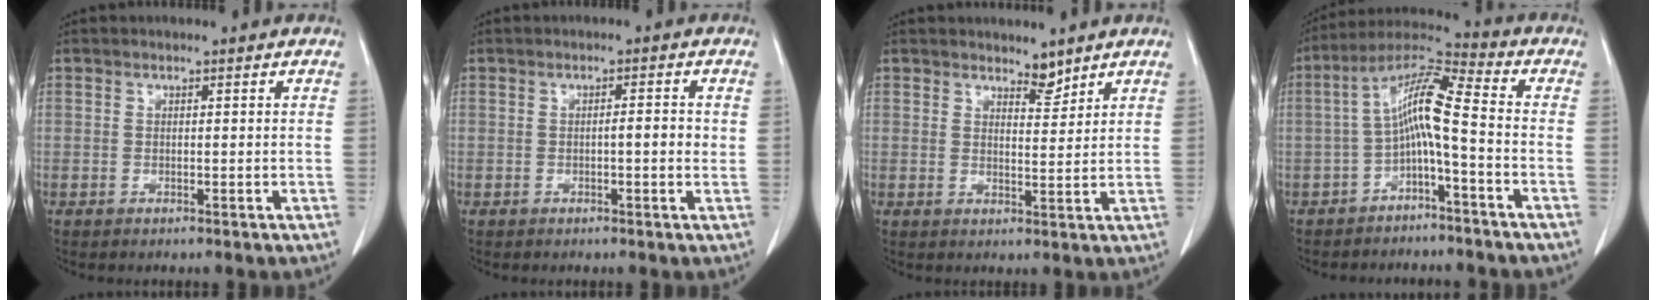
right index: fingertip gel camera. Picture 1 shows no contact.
{"total": 2.3, "force": [-0.1, 0.4, 2.3], "torque": [-0.035, 0.002, -0.003]}
{"total": 2.7, "force": [2.5, 0.7, 0.8], "torque": [-0.011, -0.006, 0.041]}
{"total": 8.9, "force": [-1.9, 0.8, 8.7], "torque": [-0.160, 0.037, -0.037]}